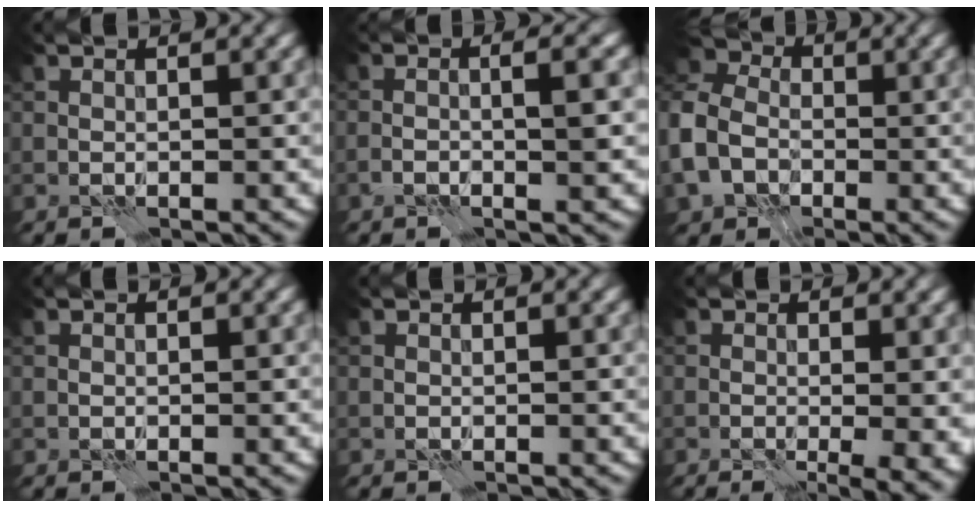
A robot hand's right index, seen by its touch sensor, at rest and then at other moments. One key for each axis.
{"total": 3.4, "fx": -0.4, "fy": 0.9, "fz": 3.3, "tx": -0.043, "ty": 0.005, "tz": -0.013}
{"total": 9.4, "fx": -1.9, "fy": 7.2, "fz": 5.8, "tx": -0.142, "ty": -0.009, "tz": -0.046}
{"total": 0.0}
{"total": 0.0}
{"total": 4.9, "fx": -0.2, "fy": 1.8, "fz": 4.6, "tx": -0.035, "ty": -0.012, "tz": 0.004}